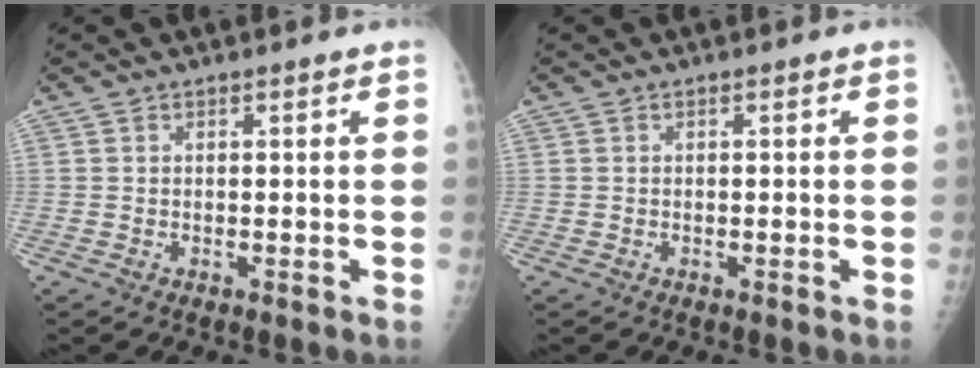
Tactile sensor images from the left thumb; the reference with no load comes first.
{"total": 0.0}